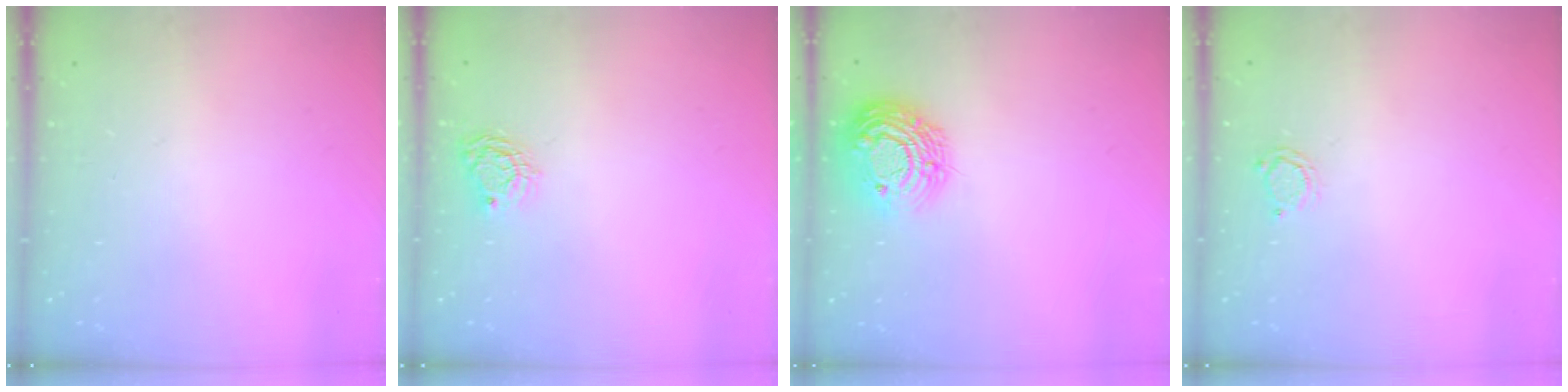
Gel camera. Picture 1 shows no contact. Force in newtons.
{"total": 5.6, "press": 5.6, "slide": 0.5}
{"total": 14.0, "press": 14.0, "slide": 1.0}
{"total": 2.2, "press": 2.1, "slide": 0.3}